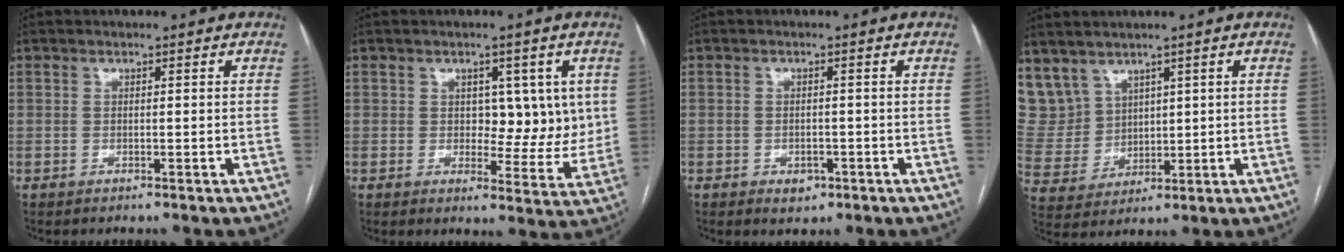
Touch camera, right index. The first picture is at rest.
{"total": 7.7, "force": [1.8, 4.7, 5.9], "torque": [-0.056, 0.007, 0.031]}
{"total": 2.5, "force": [-1.3, 1.7, 1.3], "torque": [-0.012, 0.003, -0.009]}
{"total": 9.5, "force": [6.2, 7.0, 1.6], "torque": [-0.061, 0.026, 0.157]}